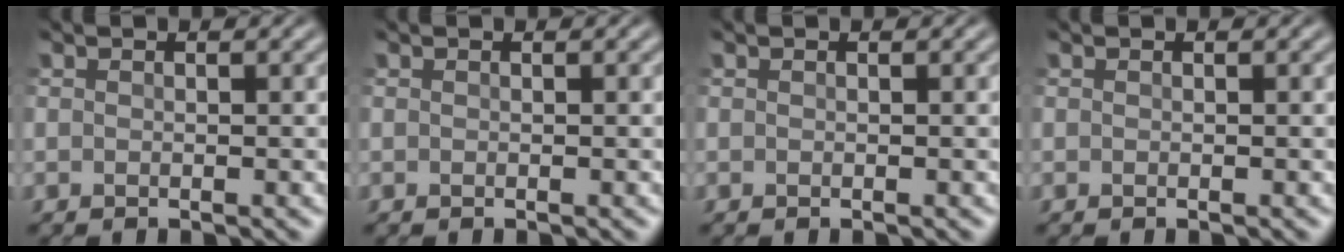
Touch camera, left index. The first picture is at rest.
{"total": 0.0}
{"total": 0.0}
{"total": 0.0}